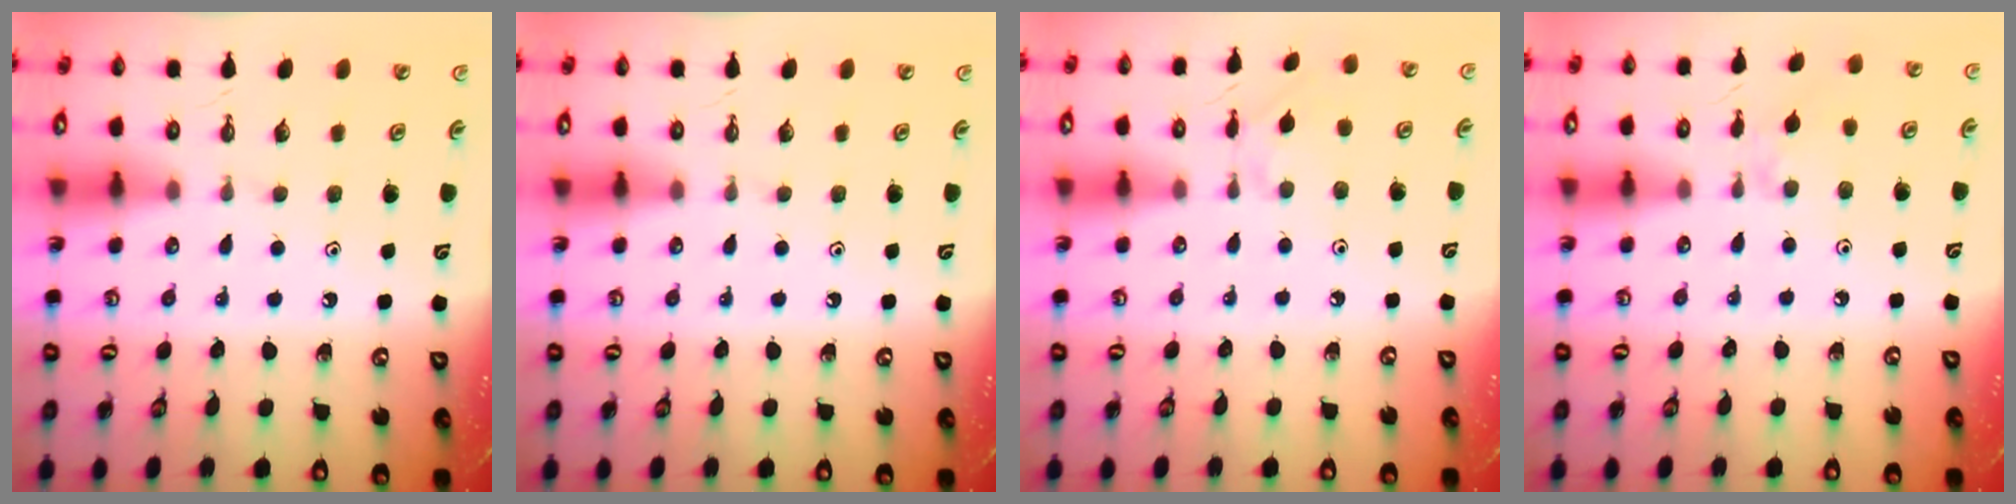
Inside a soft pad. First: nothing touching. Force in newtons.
{"total": 0.0}
{"total": 1.6, "press": 1.5, "slide": 0.4}
{"total": 2.9, "press": 2.8, "slide": 0.5}